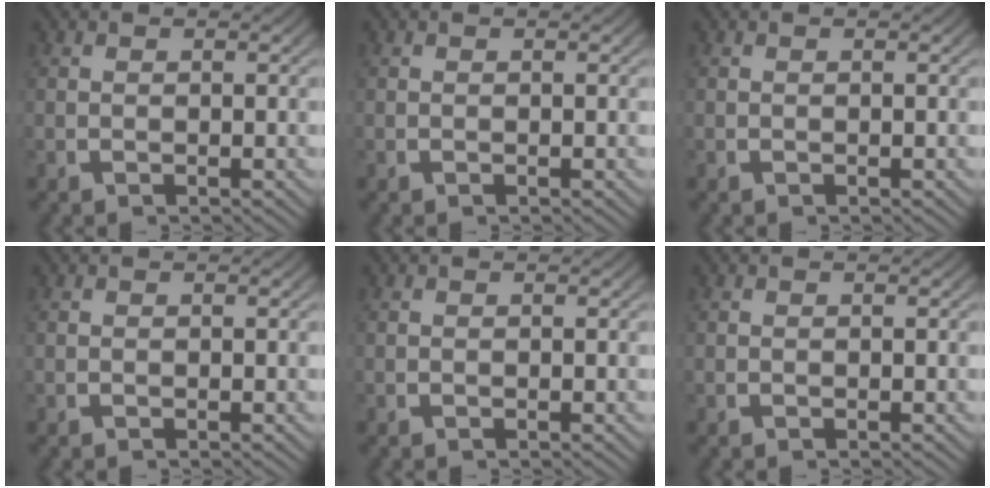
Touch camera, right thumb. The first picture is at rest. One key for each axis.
{"total": 0.0}
{"total": 0.0}
{"total": 0.0}
{"total": 0.0}
{"total": 0.0}